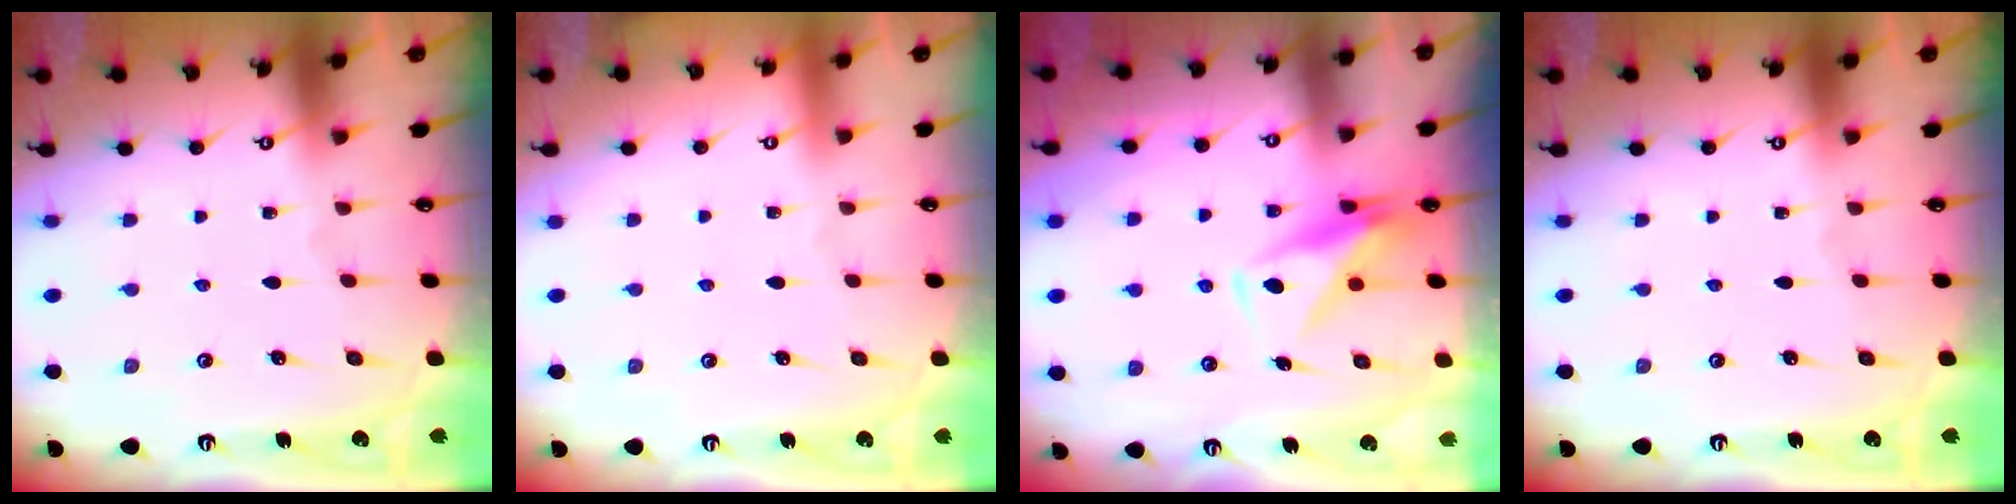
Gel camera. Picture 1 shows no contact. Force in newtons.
{"total": 3.9, "press": 3.9, "slide": 0.1}
{"total": 8.8, "press": 8.8, "slide": 0.8}
{"total": 0.0}